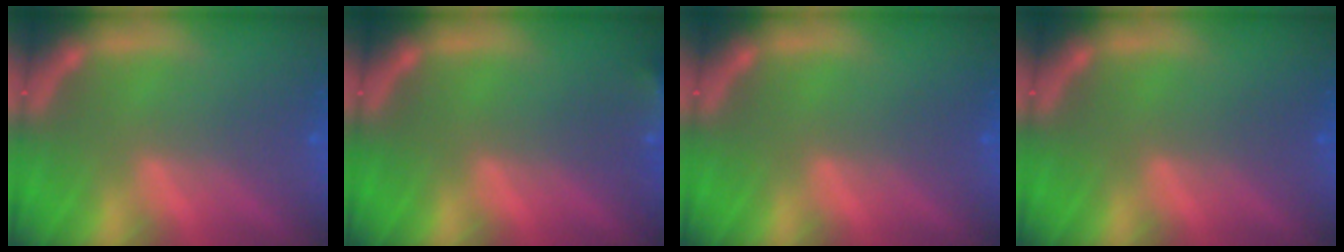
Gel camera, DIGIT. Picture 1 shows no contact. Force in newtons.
{"total": 3.0}
{"total": 0.0}
{"total": 0.0}